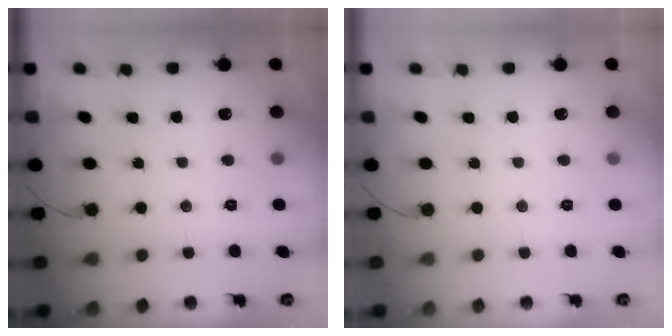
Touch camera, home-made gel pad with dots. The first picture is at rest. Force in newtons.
{"total": 0.0}